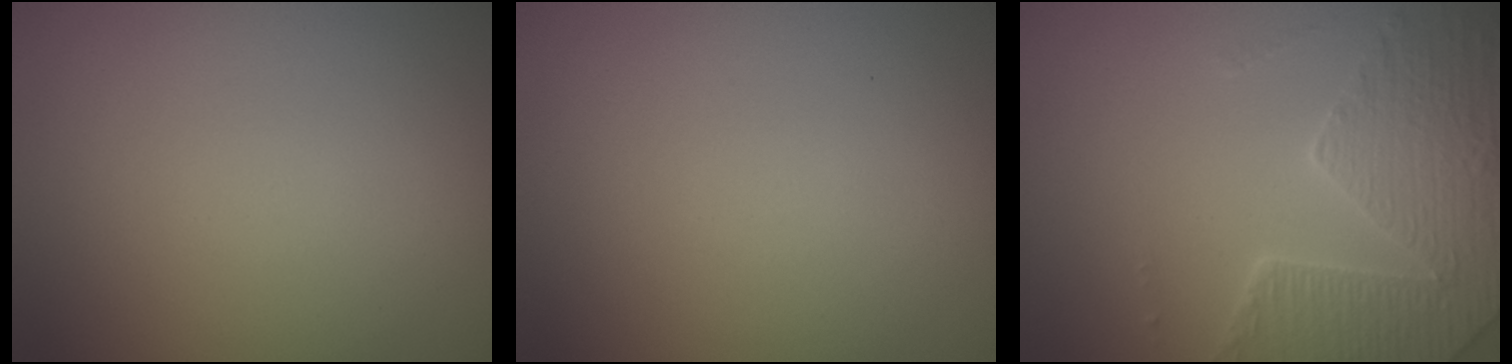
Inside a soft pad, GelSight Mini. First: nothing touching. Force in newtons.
{"total": 0.0}
{"total": 4.6, "press": 4.5, "slide": 1.3}